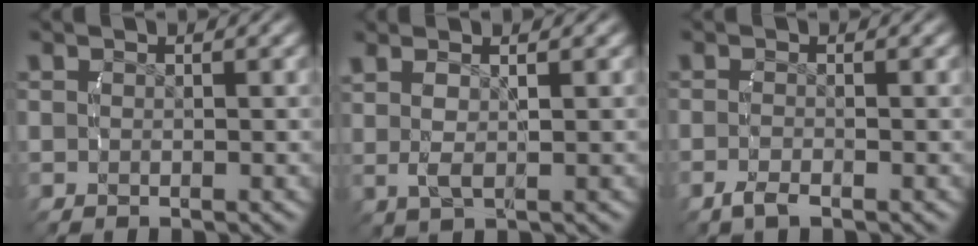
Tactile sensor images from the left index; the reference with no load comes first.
{"total": 2.7, "force": [0.9, 0.4, 2.5], "torque": [-0.050, 0.004, 0.022]}
{"total": 1.5, "force": [-1.2, 0.0, 0.9], "torque": [-0.025, -0.004, -0.020]}